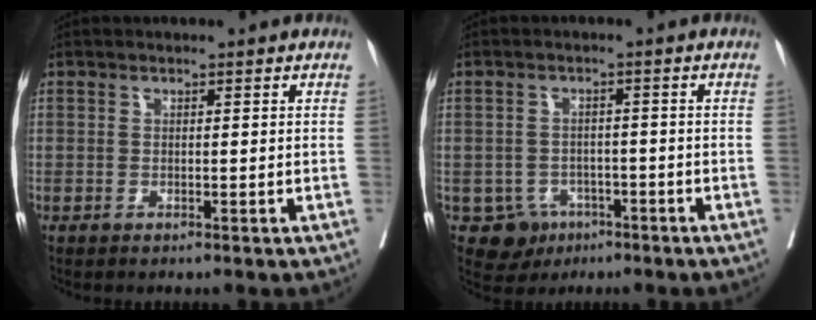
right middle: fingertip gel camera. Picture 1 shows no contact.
{"total": 4.1, "force": [-2.0, 3.5, 0.7], "torque": [-0.005, 0.007, -0.025]}